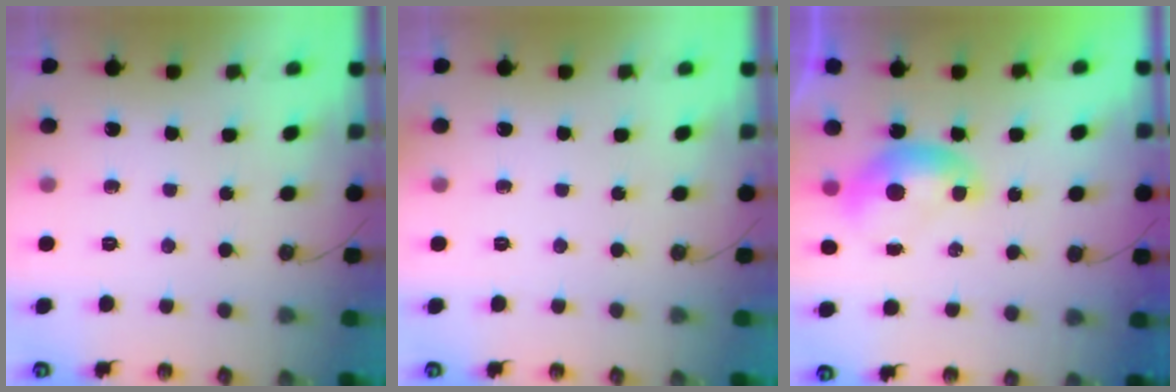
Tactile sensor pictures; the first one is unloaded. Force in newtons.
{"total": 0.0}
{"total": 0.0}